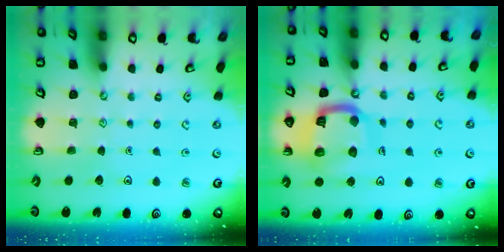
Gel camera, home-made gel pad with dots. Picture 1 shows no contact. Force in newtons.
{"total": 15.1, "press": 15.0, "slide": 1.2}